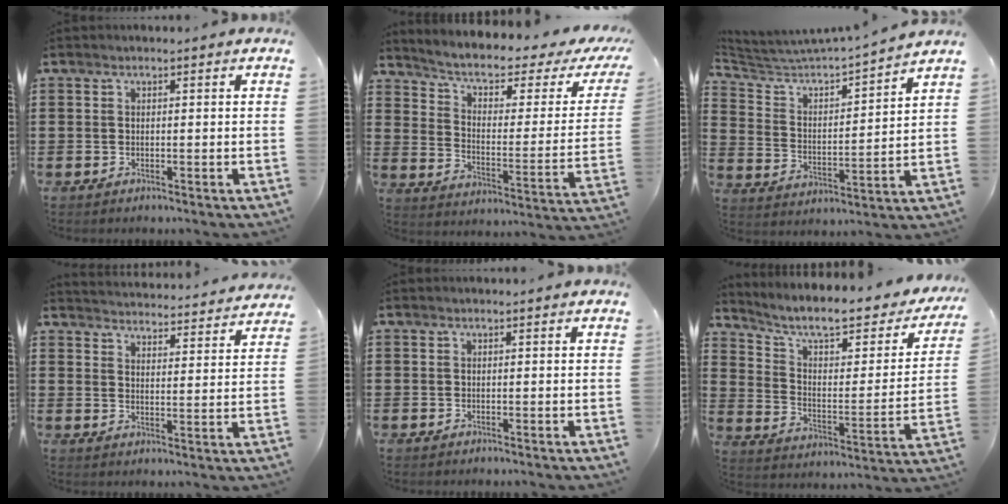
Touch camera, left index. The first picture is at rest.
{"total": 4.9, "force": [2.7, 1.6, 3.7], "torque": [-0.086, -0.017, 0.038]}
{"total": 3.6, "force": [3.4, 0.4, 1.2], "torque": [-0.048, -0.034, 0.044]}
{"total": 3.8, "force": [3.7, -0.5, -0.3], "torque": [-0.005, -0.036, 0.061]}
{"total": 0.0}
{"total": 8.2, "force": [6.5, 1.5, 4.7], "torque": [-0.112, -0.045, 0.104]}